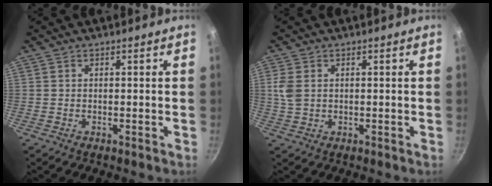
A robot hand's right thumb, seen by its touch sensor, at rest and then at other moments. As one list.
[{"total": 3.9, "force": [0.8, 2.8, 2.6], "torque": [-0.055, 0.001, 0.018]}]